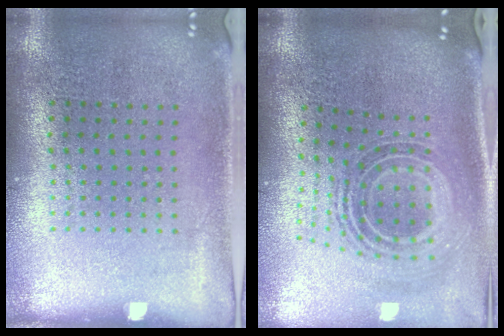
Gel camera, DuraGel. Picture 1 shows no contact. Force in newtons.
{"total": 1.3, "press": 1.1, "slide": 0.8}